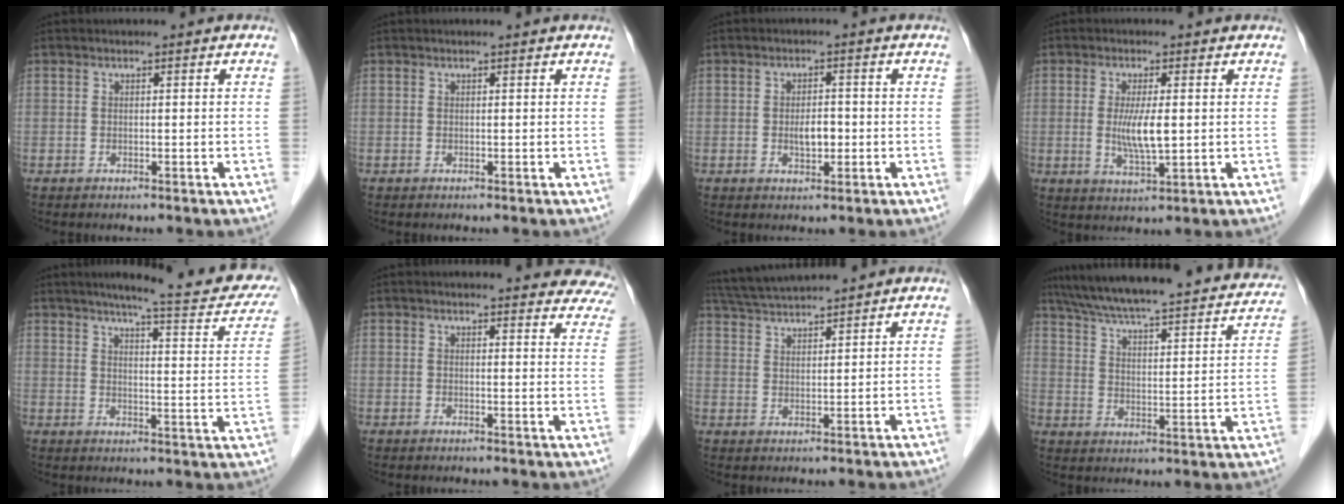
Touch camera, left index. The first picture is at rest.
{"total": 0.7, "force": [0.6, 0.0, 0.2], "torque": [-0.006, 0.004, 0.006]}
{"total": 3.0, "force": [-0.5, 1.5, 2.6], "torque": [-0.046, 0.001, -0.006]}
{"total": 5.3, "force": [0.2, 0.9, 5.2], "torque": [-0.105, -0.011, 0.005]}
{"total": 18.9, "force": [15.9, 2.0, 10.0], "torque": [-0.117, -0.023, 0.184]}
{"total": 18.9, "force": [18.0, 3.1, 4.7], "torque": [-0.035, -0.057, 0.180]}
{"total": 7.3, "force": [7.0, -0.8, 2.1], "torque": [-0.047, 0.026, 0.129]}
{"total": 29.1, "force": [25.5, 4.8, 13.2], "torque": [-0.215, -0.023, 0.326]}